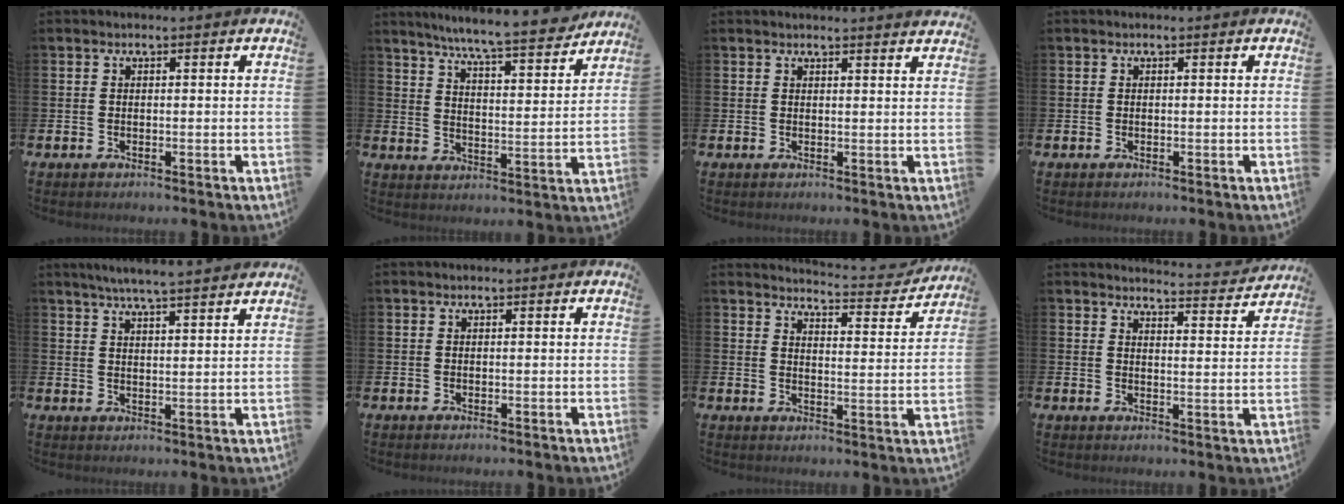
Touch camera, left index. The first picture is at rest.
{"total": 8.1, "force": [7.5, -0.2, 2.9], "torque": [-0.076, -0.054, 0.129]}
{"total": 1.5, "force": [1.5, -0.2, -0.1], "torque": [0.011, -0.013, 0.025]}
{"total": 0.0}
{"total": 5.2, "force": [5.0, -0.6, 1.4], "torque": [-0.036, -0.024, 0.086]}
{"total": 0.0}
{"total": 4.2, "force": [4.2, 0.2, 0.5], "torque": [-0.013, -0.039, 0.066]}
{"total": 4.0, "force": [4.0, 0.0, 0.4], "torque": [-0.007, -0.034, 0.067]}